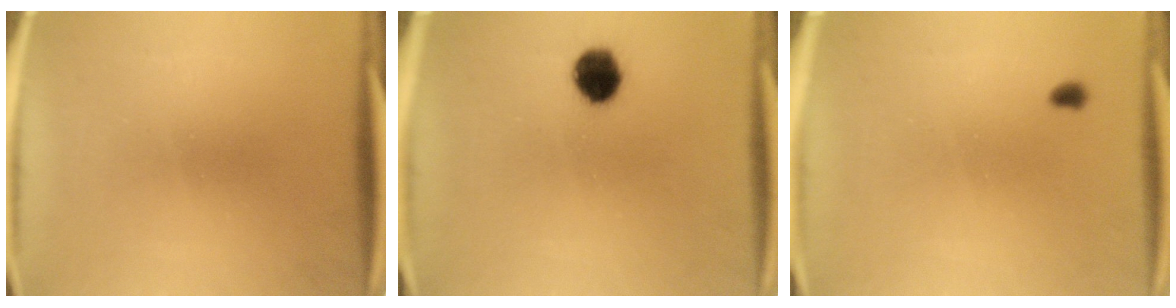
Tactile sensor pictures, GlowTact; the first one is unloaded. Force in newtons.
{"total": 6.9}
{"total": 1.0}